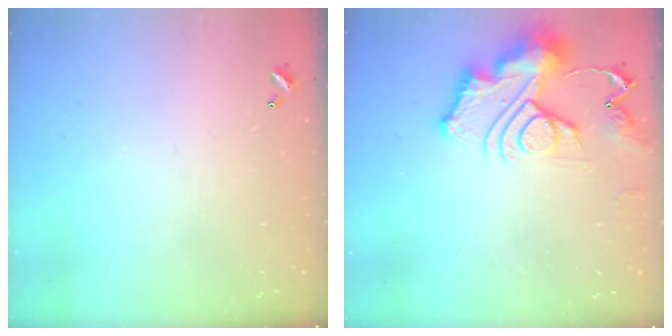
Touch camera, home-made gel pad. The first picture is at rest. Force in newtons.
{"total": 15.2, "press": 15.2, "slide": 1.1}